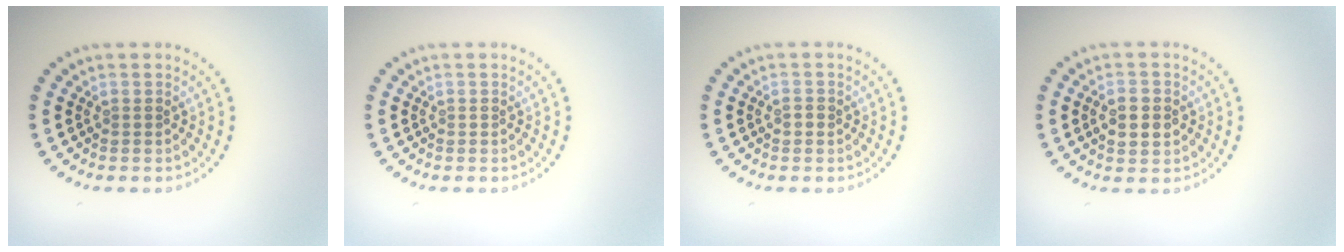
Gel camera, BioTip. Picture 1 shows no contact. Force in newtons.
{"total": 0.0}
{"total": 0.8, "press": 0.8, "slide": 0.1}
{"total": 2.4, "press": 2.4, "slide": 0.1}